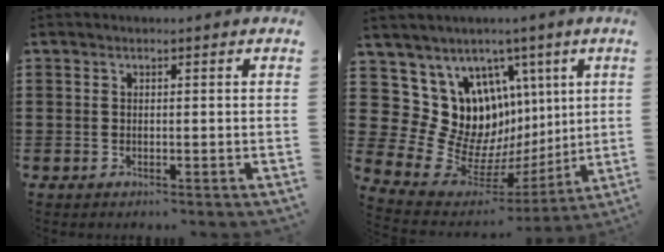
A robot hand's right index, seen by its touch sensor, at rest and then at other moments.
{"total": 12.6, "force": [2.3, 11.8, 3.7], "torque": [-0.095, -0.057, 0.063]}